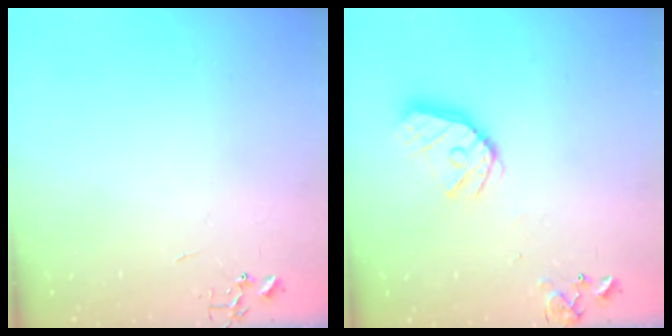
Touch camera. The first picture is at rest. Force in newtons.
{"total": 14.4, "press": 14.3, "slide": 1.9}